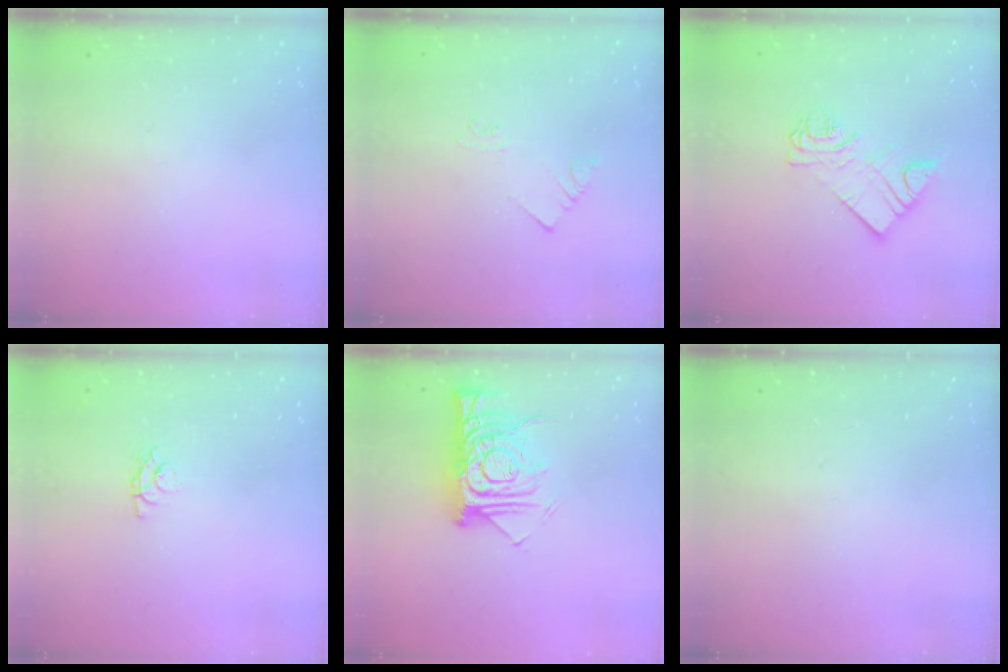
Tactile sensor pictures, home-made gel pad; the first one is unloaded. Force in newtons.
{"total": 2.1, "press": 2.1, "slide": 0.3}
{"total": 8.9, "press": 8.9, "slide": 0.7}
{"total": 3.6, "press": 3.6, "slide": 0.4}
{"total": 14.7, "press": 14.6, "slide": 1.8}
{"total": 0.0}